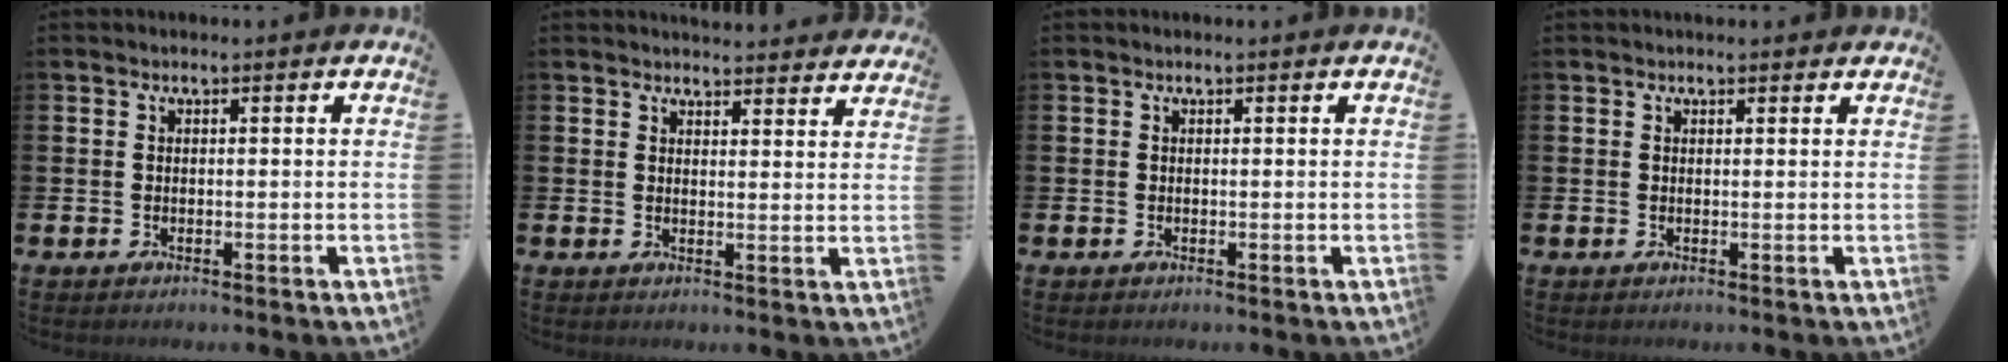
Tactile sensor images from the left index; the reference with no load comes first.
{"total": 3.5, "force": [3.5, 0.2, -0.1], "torque": [0.009, -0.028, 0.062]}
{"total": 0.0}
{"total": 0.8, "force": [0.7, 0.2, 0.1], "torque": [0.011, -0.001, 0.010]}